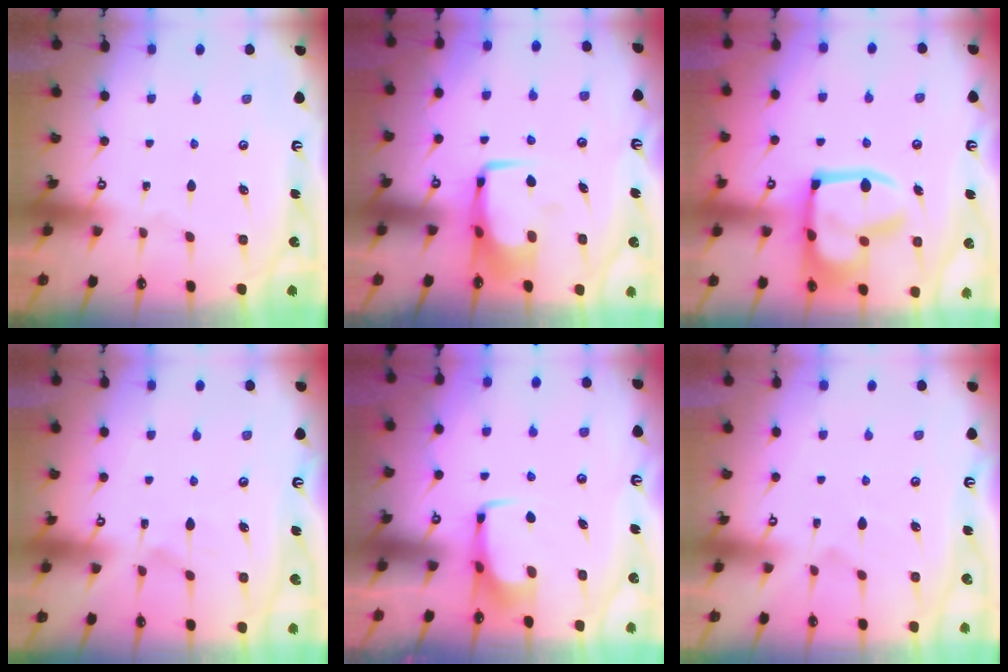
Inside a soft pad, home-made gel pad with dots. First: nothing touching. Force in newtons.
{"total": 7.6, "press": 7.5, "slide": 1.0}
{"total": 18.7, "press": 18.6, "slide": 1.7}
{"total": 4.3, "press": 4.3, "slide": 0.5}
{"total": 3.3, "press": 3.3, "slide": 0.4}
{"total": 2.4, "press": 2.2, "slide": 1.1}